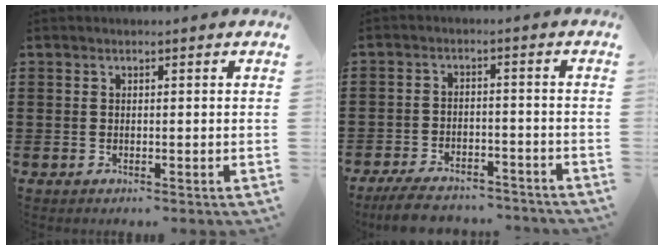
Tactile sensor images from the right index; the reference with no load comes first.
{"total": 5.1, "force": [-4.8, 0.9, 1.5], "torque": [-0.036, 0.003, -0.095]}